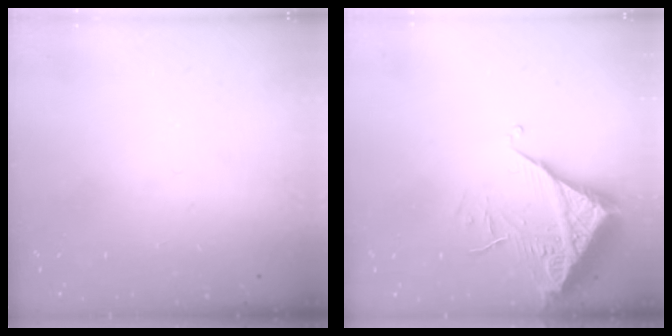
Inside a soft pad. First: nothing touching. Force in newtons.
{"total": 6.6, "press": 6.6, "slide": 0.4}